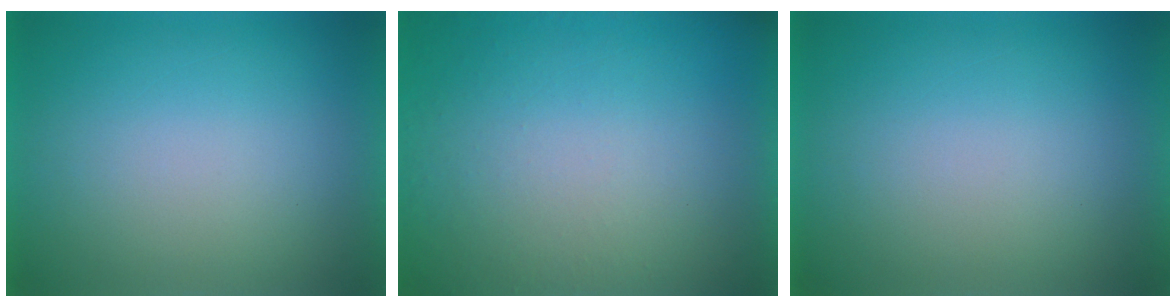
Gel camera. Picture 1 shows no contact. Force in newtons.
{"total": 5.0}
{"total": 0.0}